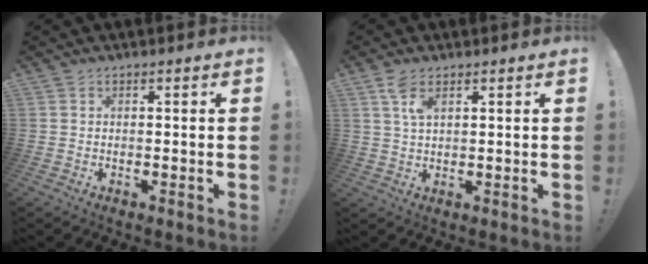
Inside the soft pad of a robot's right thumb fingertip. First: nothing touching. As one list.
[{"total": 4.9, "force": [2.5, 2.1, 3.7], "torque": [-0.068, -0.006, 0.044]}]